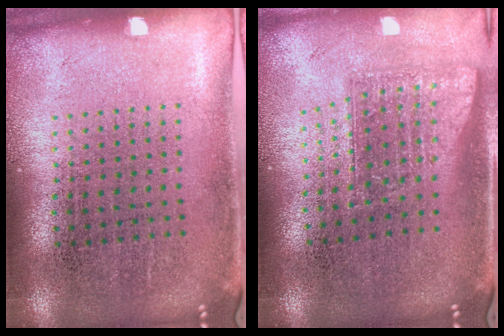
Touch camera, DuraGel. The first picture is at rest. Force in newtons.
{"total": 1.7, "press": 1.3, "slide": 1.0}